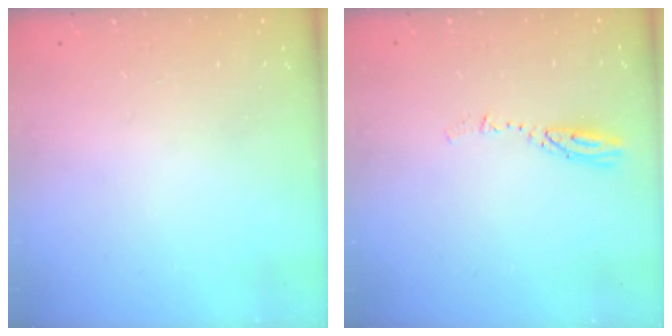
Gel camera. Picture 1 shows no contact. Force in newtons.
{"total": 3.8, "press": 3.8, "slide": 0.2}